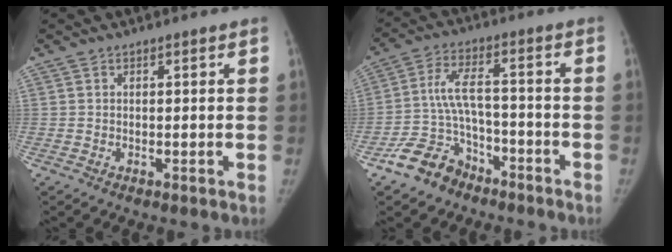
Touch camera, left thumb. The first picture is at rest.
{"total": 9.7, "force": [-6.7, 5.5, 4.2], "torque": [-0.079, 0.050, -0.125]}